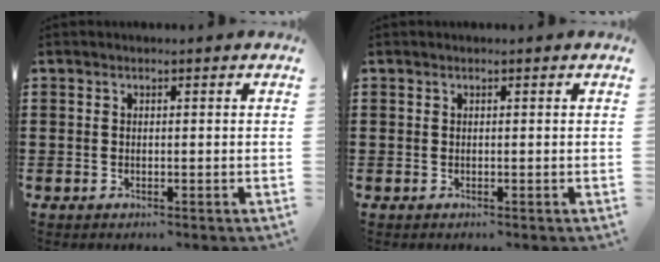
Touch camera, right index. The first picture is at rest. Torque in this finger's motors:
{"motor_torque": [-0.06, 0.03, -0.02, -0.01]}